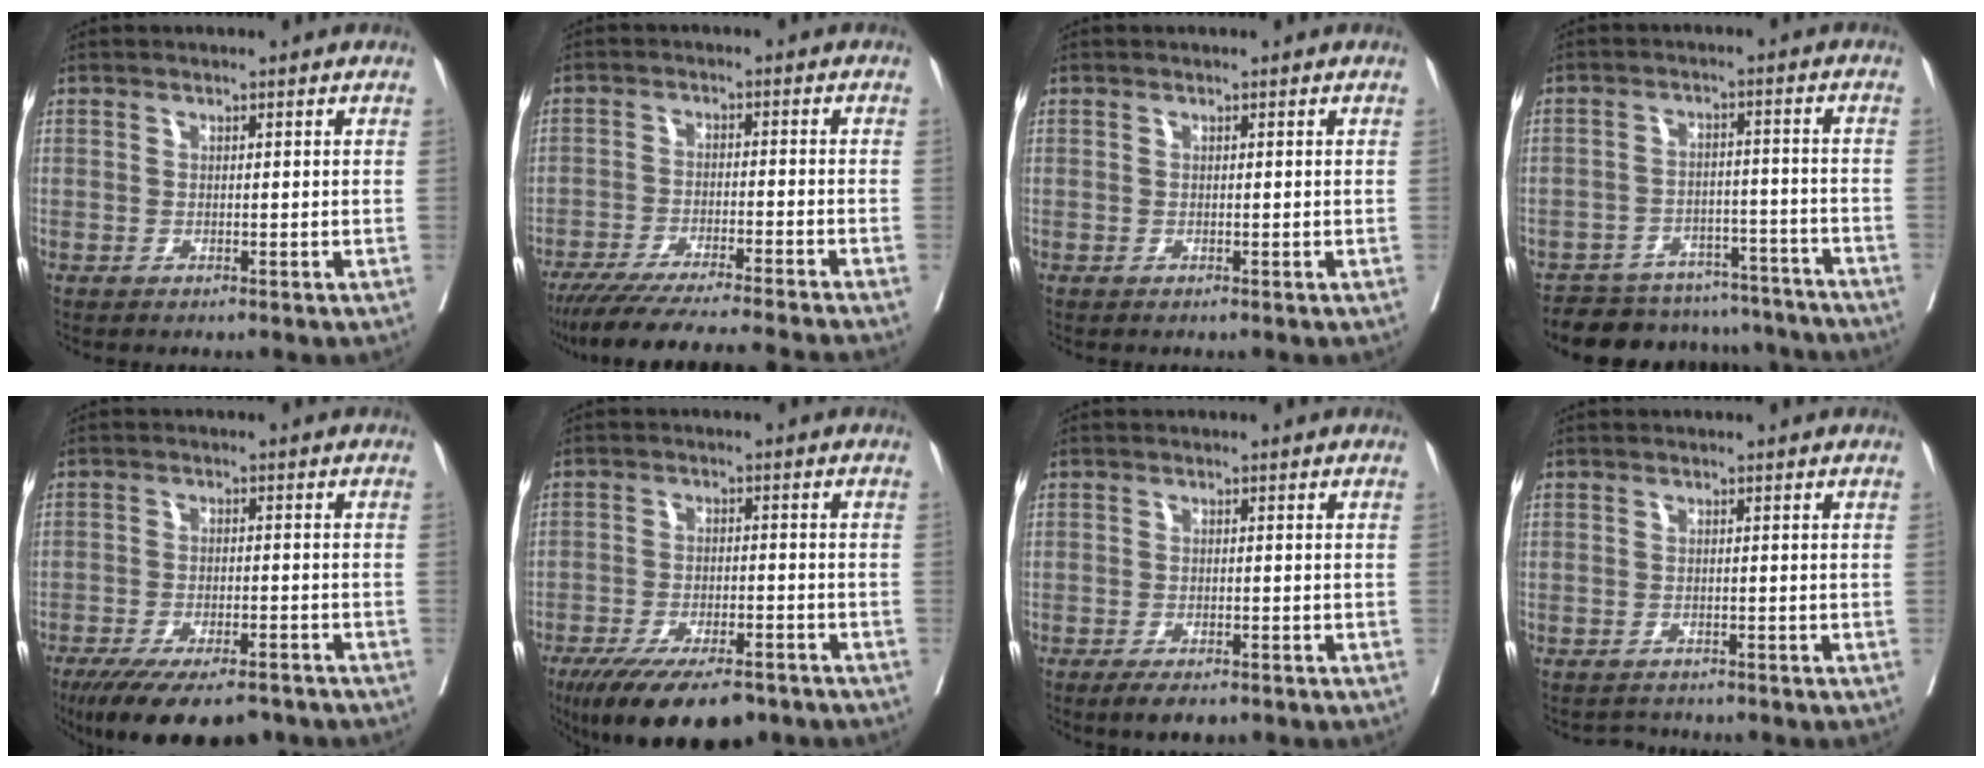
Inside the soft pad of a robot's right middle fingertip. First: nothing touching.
{"total": 16.8, "force": [-15.1, -1.4, 7.3], "torque": [-0.106, -0.046, -0.228]}
{"total": 0.0}
{"total": 14.8, "force": [-13.8, 5.0, 2.0], "torque": [-0.019, 0.028, -0.173]}
{"total": 14.0, "force": [-11.0, 4.2, 7.6], "torque": [-0.127, -0.018, -0.162]}
{"total": 13.4, "force": [-9.9, 4.4, 7.9], "torque": [-0.126, -0.016, -0.154]}
{"total": 3.4, "force": [-2.4, 1.1, 2.0], "torque": [-0.031, -0.005, -0.036]}
{"total": 1.6, "force": [-1.4, 0.6, -0.4], "torque": [0.005, -0.003, -0.024]}